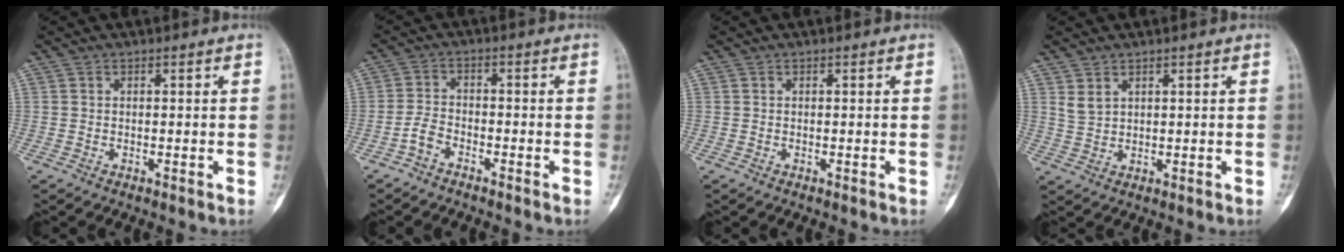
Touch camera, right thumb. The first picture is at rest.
{"total": 3.0, "force": [-2.2, 1.5, 1.5], "torque": [-0.028, 0.018, -0.044]}
{"total": 0.0}
{"total": 2.4, "force": [1.7, 1.2, 1.3], "torque": [-0.023, -0.008, 0.042]}